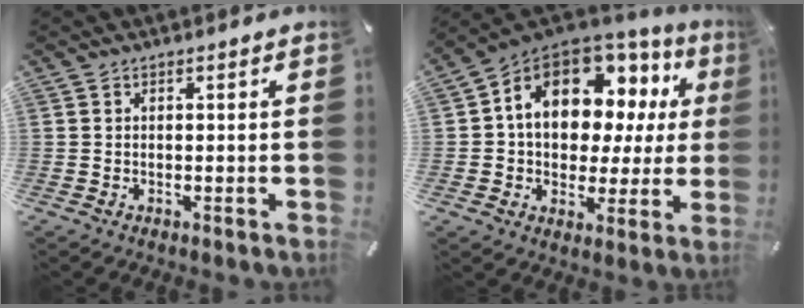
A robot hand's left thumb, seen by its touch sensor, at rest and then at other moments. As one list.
[{"total": 13.8, "force": [5.7, 9.7, 8.0], "torque": [-0.136, -0.038, 0.102]}]